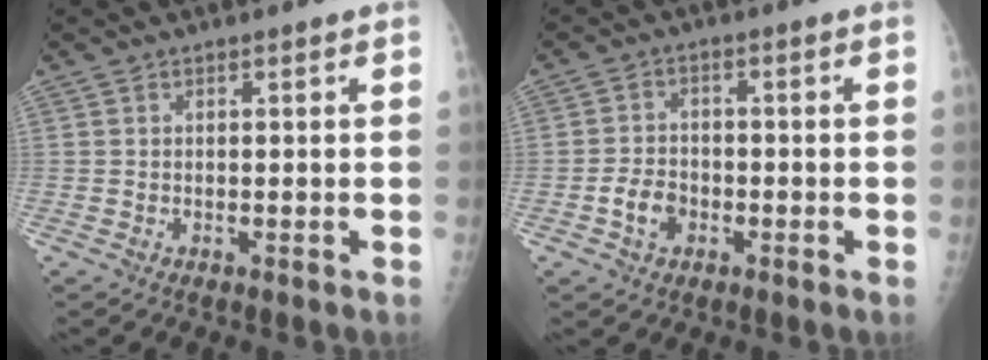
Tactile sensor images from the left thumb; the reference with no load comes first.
{"total": 4.7, "force": [-1.8, 3.5, 2.5], "torque": [-0.034, 0.015, -0.034]}